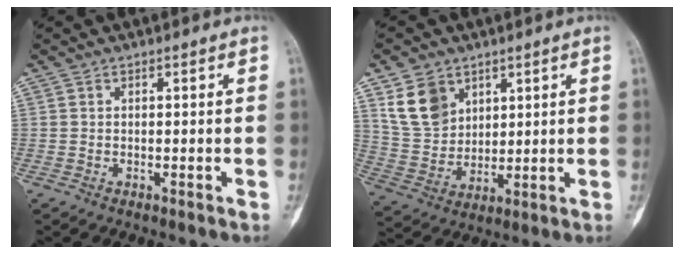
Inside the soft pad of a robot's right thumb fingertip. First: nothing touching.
{"total": 10.4, "force": [5.4, 7.5, 4.6], "torque": [-0.070, -0.024, 0.120]}